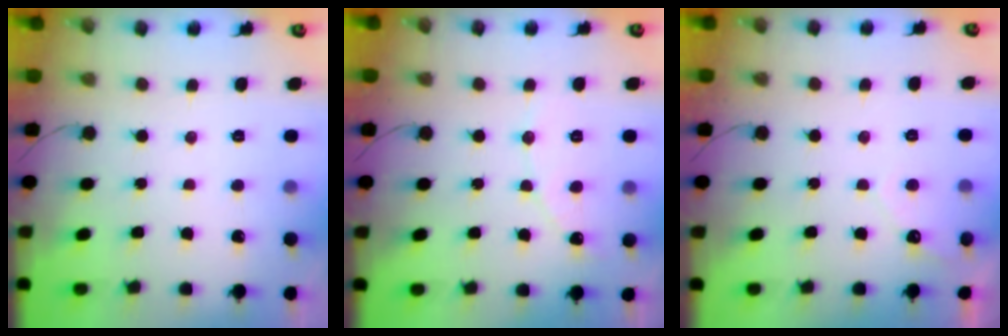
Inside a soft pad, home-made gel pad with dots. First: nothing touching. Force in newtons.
{"total": 4.7, "press": 4.6, "slide": 0.5}
{"total": 3.4, "press": 3.4, "slide": 0.1}